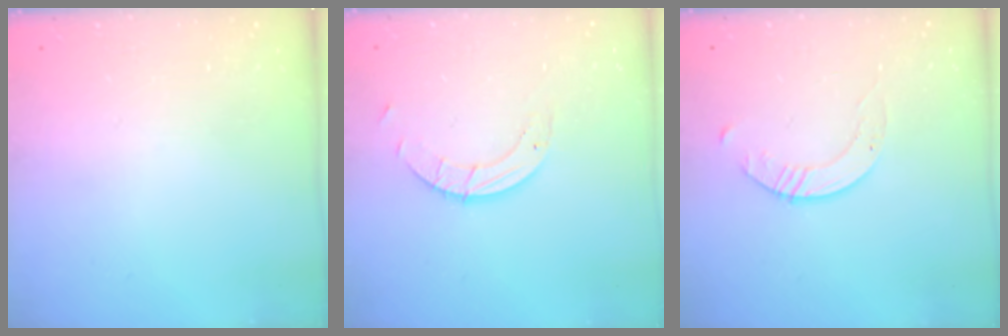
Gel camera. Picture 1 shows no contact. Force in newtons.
{"total": 4.3, "press": 4.3, "slide": 0.3}
{"total": 1.7, "press": 1.7, "slide": 0.2}